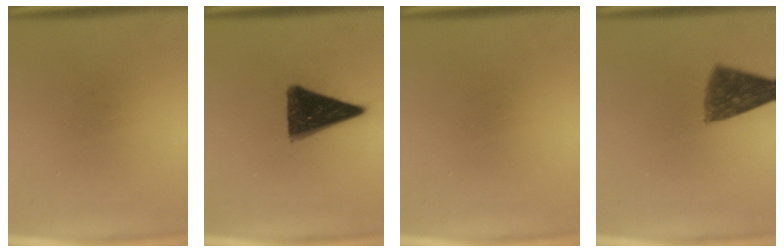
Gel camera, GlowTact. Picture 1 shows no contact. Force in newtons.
{"total": 13.0}
{"total": 0.0}
{"total": 8.5}